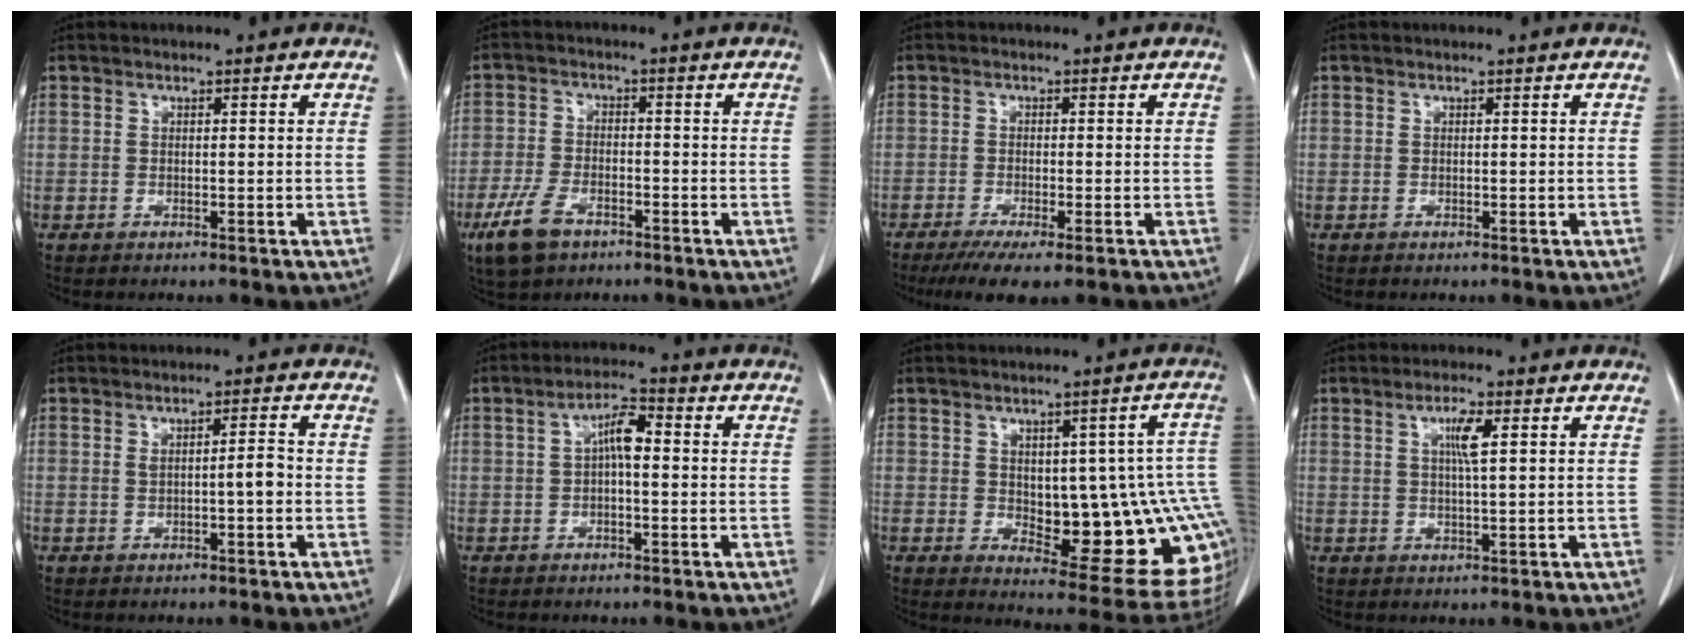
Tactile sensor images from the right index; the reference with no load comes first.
{"total": 7.1, "force": [-4.3, 3.5, 4.5], "torque": [-0.103, -0.007, -0.076]}
{"total": 7.2, "force": [-5.2, 0.8, 4.9], "torque": [-0.073, -0.017, -0.079]}
{"total": 0.0}
{"total": 2.6, "force": [-0.2, 0.3, 2.6], "torque": [-0.044, 0.003, -0.003]}
{"total": 4.7, "force": [0.4, 1.3, 4.5], "torque": [-0.079, 0.017, 0.004]}
{"total": 17.6, "force": [-1.2, 6.3, 16.4], "torque": [-0.138, 0.024, 0.010]}
{"total": 3.8, "force": [1.3, 0.1, 3.5], "torque": [-0.065, -0.001, 0.022]}